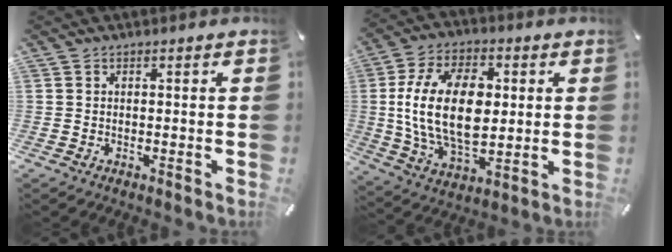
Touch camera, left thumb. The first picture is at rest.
{"total": 19.3, "force": [2.0, 12.1, 14.9], "torque": [-0.307, -0.001, 0.032]}